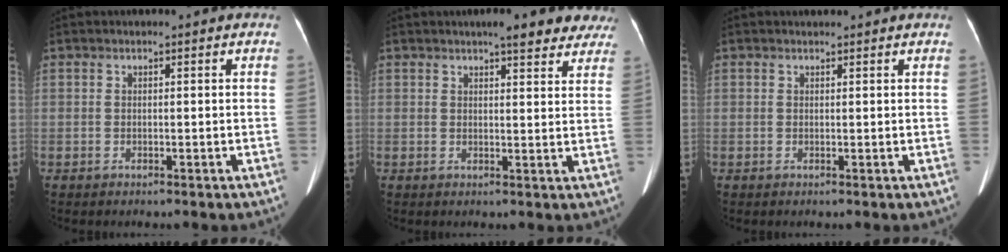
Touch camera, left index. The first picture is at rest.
{"total": 7.5, "force": [6.2, 1.9, 3.8], "torque": [-0.032, 0.006, 0.063]}
{"total": 1.5, "force": [1.4, 0.5, 0.4], "torque": [-0.009, 0.019, 0.020]}